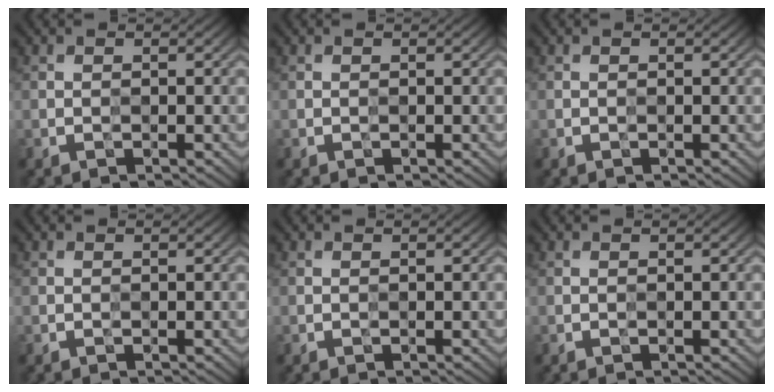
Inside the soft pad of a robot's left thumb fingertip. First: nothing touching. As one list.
[{"total": 0.0}, {"total": 0.0}, {"total": 0.0}, {"total": 0.0}, {"total": 0.0}]